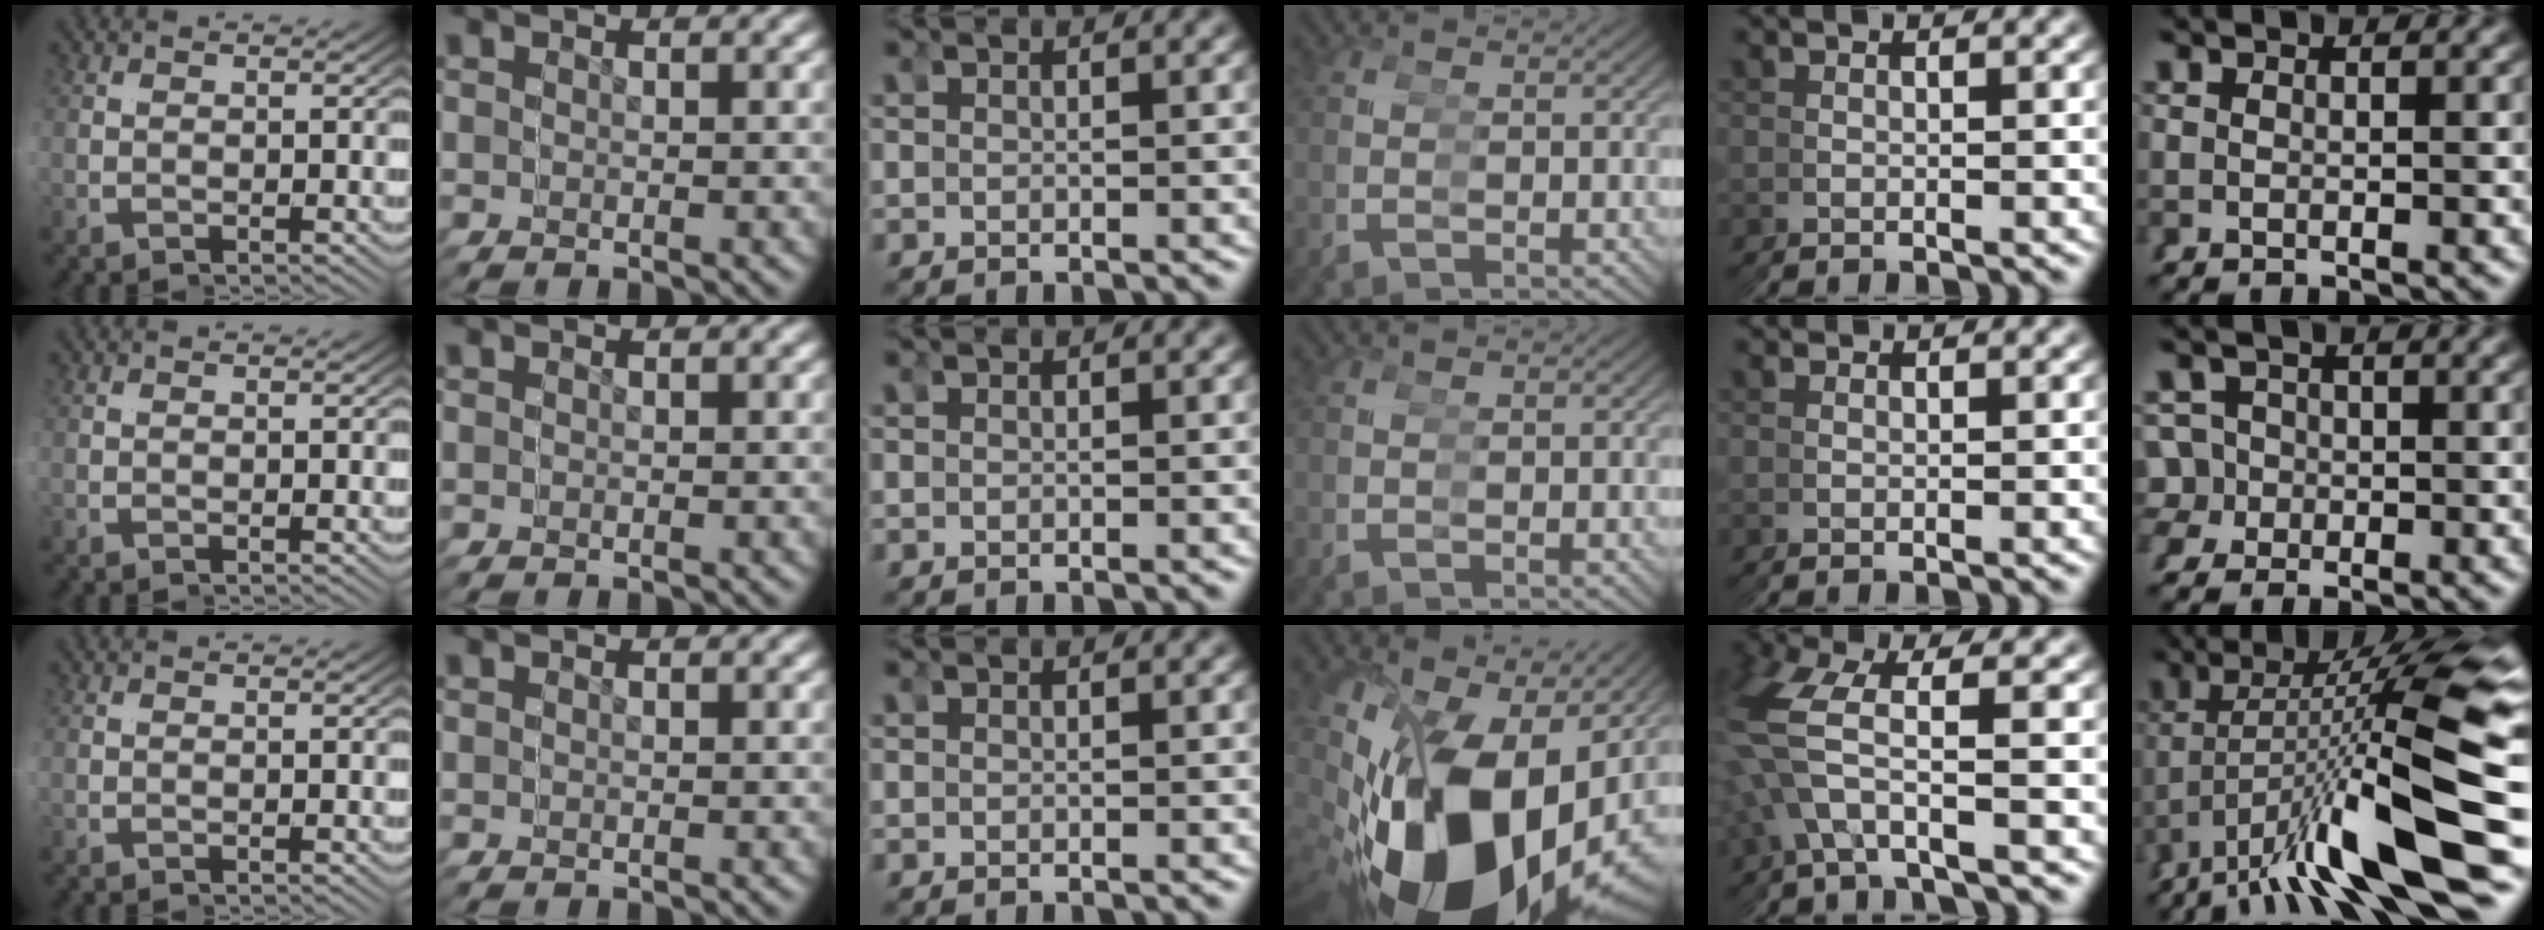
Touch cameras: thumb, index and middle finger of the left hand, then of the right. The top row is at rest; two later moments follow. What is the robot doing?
{"motion": "grasp_and_lifting", "object": "scissors"}